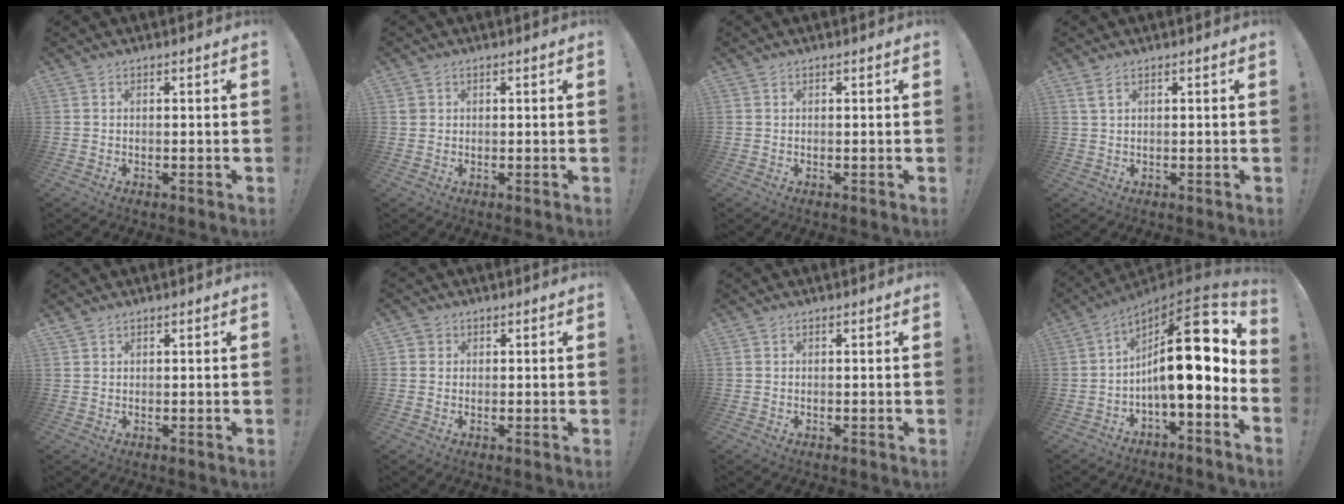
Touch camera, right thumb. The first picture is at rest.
{"total": 1.7, "force": [0.8, 1.4, 0.5], "torque": [-0.008, 0.001, 0.015]}
{"total": 0.0}
{"total": 2.3, "force": [1.2, 0.4, 1.9], "torque": [-0.038, 0.001, 0.021]}
{"total": 1.1, "force": [1.0, 0.5, 0.2], "torque": [0.000, -0.003, 0.018]}
{"total": 1.7, "force": [0.4, 1.6, 0.3], "torque": [0.001, -0.001, 0.006]}
{"total": 0.0}
{"total": 20.6, "force": [2.4, 6.2, 19.5], "torque": [-0.310, -0.014, 0.037]}